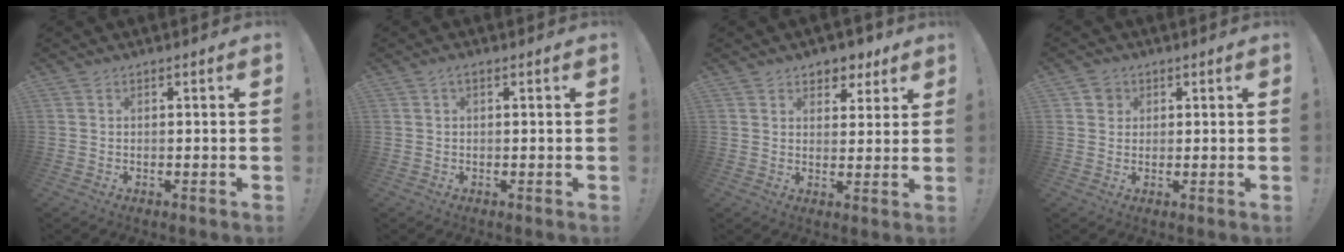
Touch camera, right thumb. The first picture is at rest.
{"total": 1.1, "force": [0.1, 0.4, 1.1], "torque": [-0.016, 0.001, -0.001]}
{"total": 6.1, "force": [4.1, 4.3, 1.3], "torque": [-0.003, -0.030, 0.074]}
{"total": 3.2, "force": [1.1, 2.9, 0.7], "torque": [-0.008, 0.000, 0.021]}